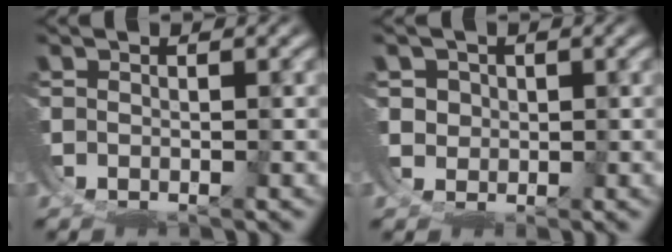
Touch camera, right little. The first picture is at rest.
{"total": 2.1, "force": [0.9, 1.9, 0.1], "torque": [-0.012, -0.006, 0.017]}